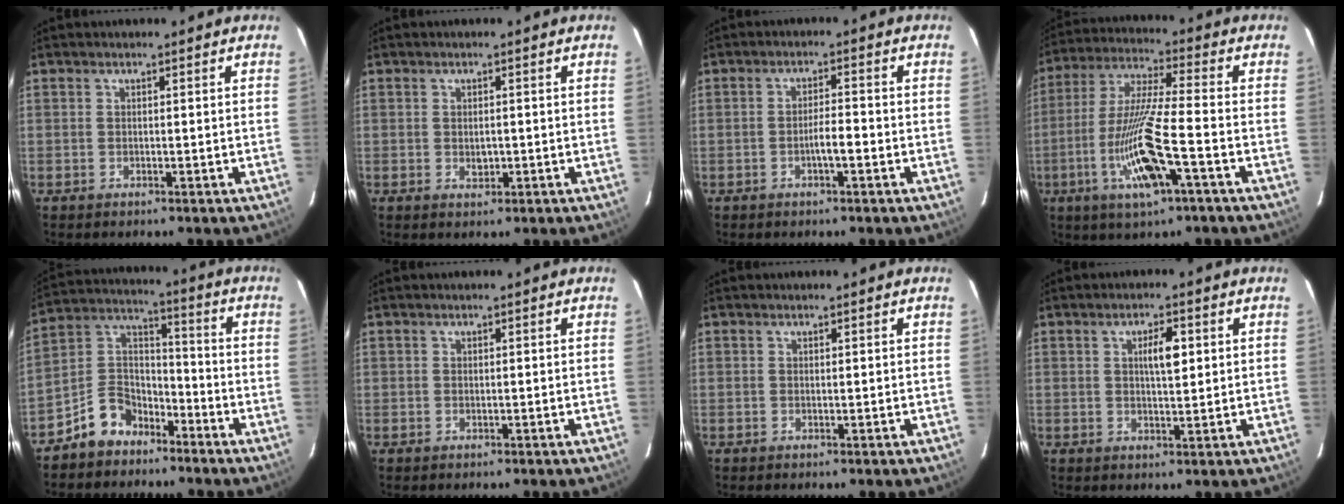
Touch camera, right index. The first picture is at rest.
{"total": 1.6, "force": [-0.2, 0.9, 1.3], "torque": [-0.024, -0.001, 0.000]}
{"total": 3.2, "force": [-1.2, 0.4, 2.9], "torque": [-0.046, 0.004, -0.021]}
{"total": 14.0, "force": [-4.9, 0.8, 13.0], "torque": [-0.266, -0.012, -0.092]}
{"total": 8.9, "force": [-6.4, 5.6, 2.6], "torque": [-0.058, 0.033, -0.123]}
{"total": 0.0}
{"total": 0.0}
{"total": 4.0, "force": [1.1, 1.0, 3.7], "torque": [-0.064, 0.005, 0.018]}